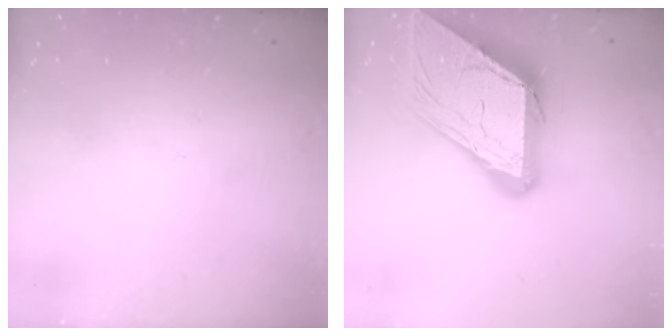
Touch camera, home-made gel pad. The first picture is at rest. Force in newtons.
{"total": 23.4, "press": 23.3, "slide": 2.5}